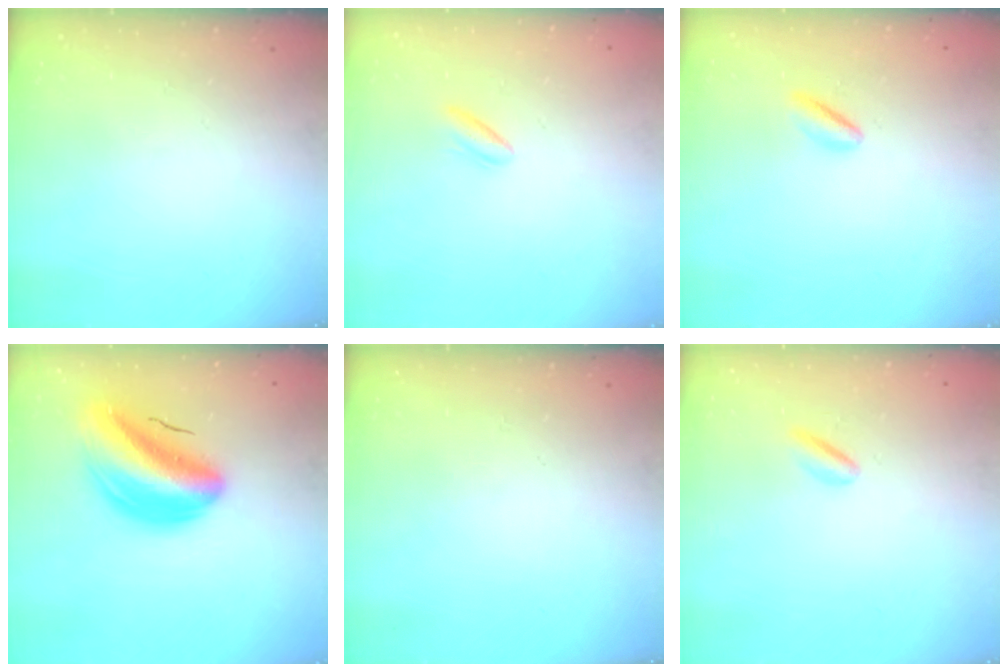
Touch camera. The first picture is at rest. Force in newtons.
{"total": 2.6, "press": 2.4, "slide": 1.0}
{"total": 3.8, "press": 3.6, "slide": 1.2}
{"total": 15.3, "press": 14.6, "slide": 4.4}
{"total": 0.0}
{"total": 2.5, "press": 2.4, "slide": 0.8}